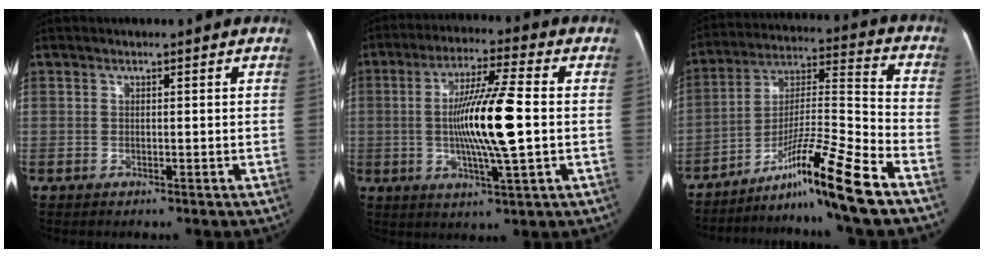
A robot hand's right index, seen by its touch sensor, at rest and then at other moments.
{"total": 13.4, "force": [-0.5, 0.8, 13.4], "torque": [-0.247, 0.002, -0.010]}
{"total": 16.5, "force": [-11.4, -1.6, 11.8], "torque": [-0.214, -0.001, -0.192]}